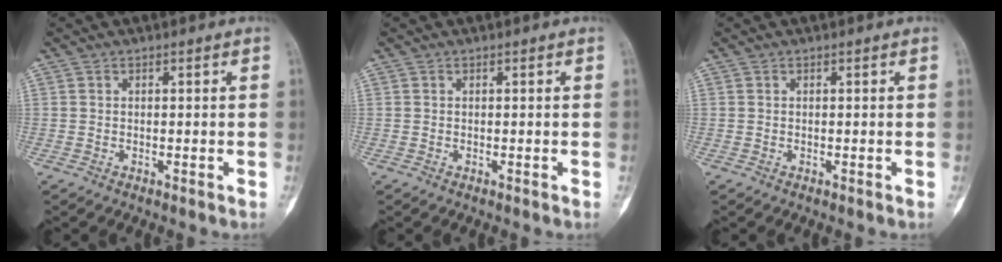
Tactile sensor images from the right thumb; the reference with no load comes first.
{"total": 0.0}
{"total": 0.0}